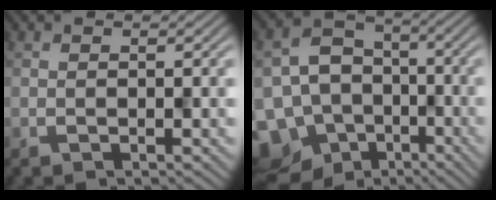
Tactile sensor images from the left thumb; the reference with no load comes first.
{"total": 16.0, "force": [-9.1, 12.0, 5.4], "torque": [-0.159, -0.040, -0.122]}